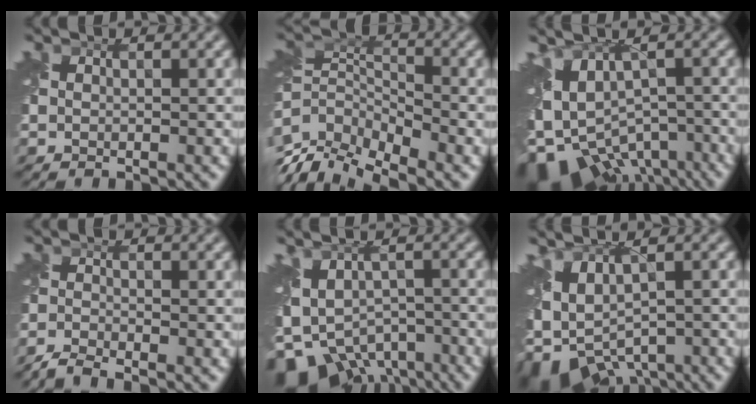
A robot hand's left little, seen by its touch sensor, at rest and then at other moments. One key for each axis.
{"total": 7.9, "fx": -4.8, "fy": 4.0, "fz": 4.8, "tx": -0.093, "ty": -0.008, "tz": -0.090}
{"total": 12.4, "fx": -5.8, "fy": 8.1, "fz": 7.4, "tx": -0.140, "ty": -0.021, "tz": -0.051}
{"total": 2.3, "fx": -2.2, "fy": 0.2, "fz": 0.7, "tx": -0.017, "ty": -0.009, "tz": -0.057}
{"total": 8.4, "fx": -4.8, "fy": 5.4, "fz": 4.2, "tx": -0.073, "ty": -0.012, "tz": -0.065}
{"total": 8.7, "fx": -3.9, "fy": 5.0, "fz": 5.9, "tx": -0.124, "ty": -0.027, "tz": -0.046}